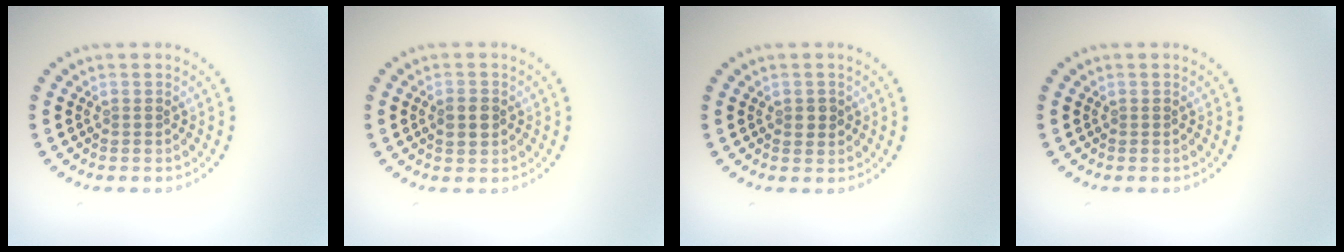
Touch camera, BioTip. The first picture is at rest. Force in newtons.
{"total": 2.2, "press": 2.2, "slide": 0.1}
{"total": 1.3, "press": 1.3, "slide": 0.0}
{"total": 0.0}